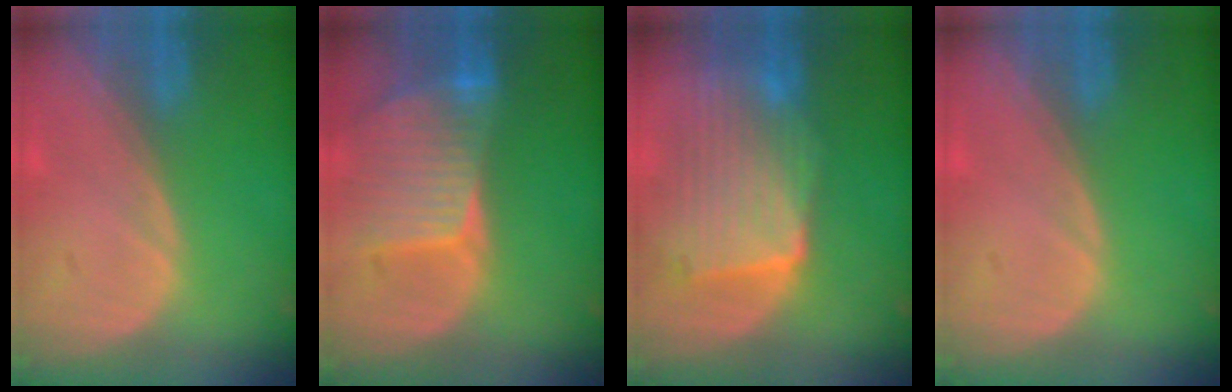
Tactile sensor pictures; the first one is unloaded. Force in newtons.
{"total": 8.8, "press": 7.8, "slide": 4.1}
{"total": 10.2, "press": 9.0, "slide": 4.7}
{"total": 0.0}